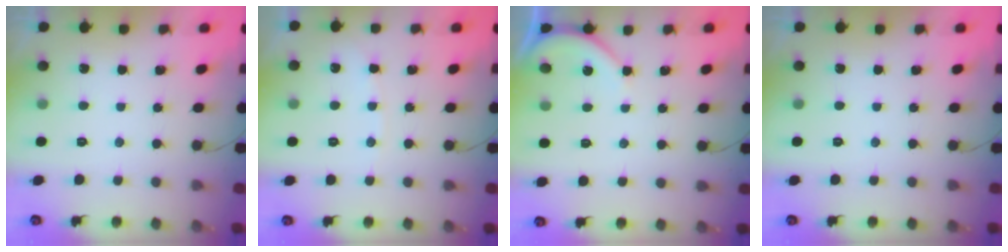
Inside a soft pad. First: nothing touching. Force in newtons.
{"total": 3.4, "press": 3.4, "slide": 0.5}
{"total": 4.7, "press": 4.7, "slide": 0.5}
{"total": 0.0}